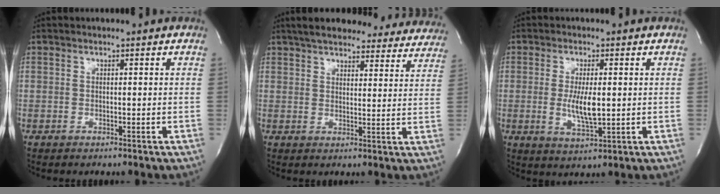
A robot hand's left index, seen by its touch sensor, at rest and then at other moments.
{"total": 26.2, "force": [23.4, 6.8, 9.6], "torque": [-0.145, -0.010, 0.278]}
{"total": 5.4, "force": [-0.3, 1.2, 5.3], "torque": [-0.106, -0.016, -0.003]}